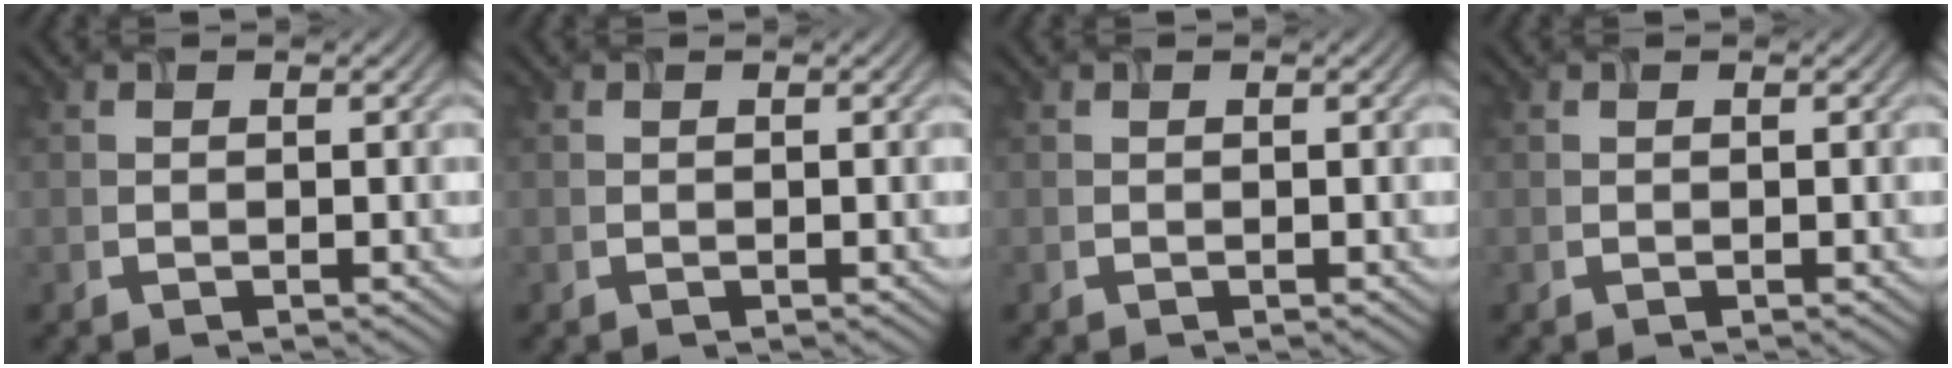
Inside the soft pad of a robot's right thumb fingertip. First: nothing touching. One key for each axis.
{"total": 0.0}
{"total": 0.0}
{"total": 0.0}